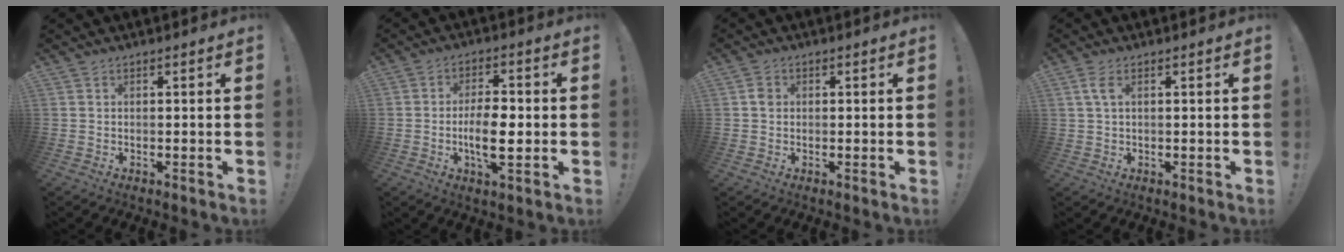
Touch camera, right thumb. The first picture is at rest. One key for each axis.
{"total": 9.7, "fx": -1.8, "fy": 3.6, "fz": 8.8, "tx": -0.148, "ty": -0.005, "tz": -0.035}
{"total": 2.0, "fx": 0.0, "fy": 1.8, "fz": 0.8, "tx": -0.002, "ty": 0.000, "tz": -0.002}
{"total": 3.2, "fx": 1.1, "fy": 1.2, "fz": 2.8, "tx": -0.050, "ty": 0.000, "tz": 0.019}